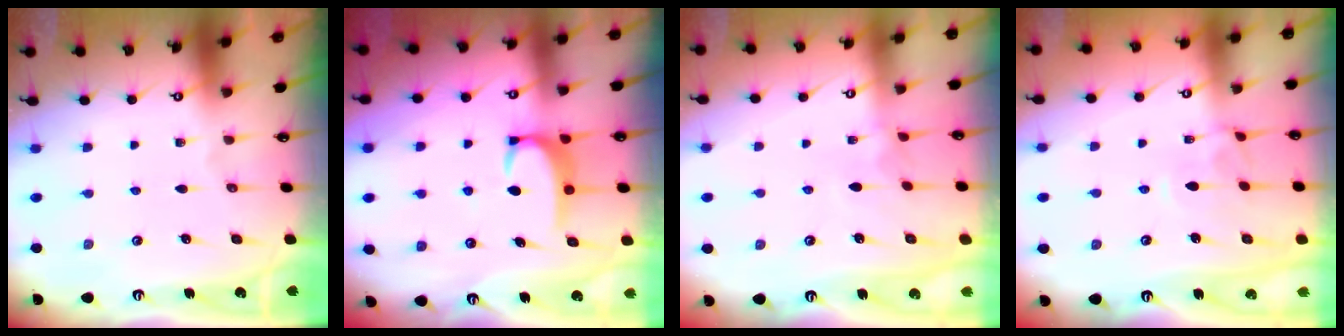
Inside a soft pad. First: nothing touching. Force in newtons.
{"total": 3.3, "press": 3.3, "slide": 0.5}
{"total": 2.9, "press": 2.9, "slide": 0.2}
{"total": 3.1, "press": 3.0, "slide": 0.7}